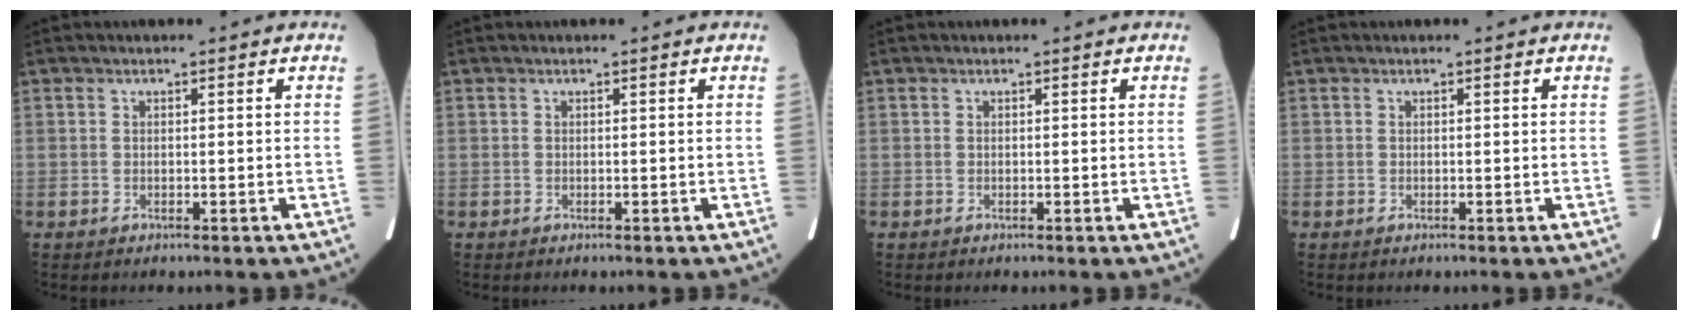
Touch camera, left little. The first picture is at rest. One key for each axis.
{"total": 0.0}
{"total": 0.0}
{"total": 0.0}